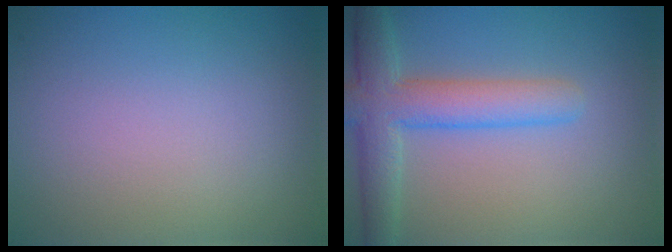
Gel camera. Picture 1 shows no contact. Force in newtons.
{"total": 5.3, "press": 5.3, "slide": 0.2}